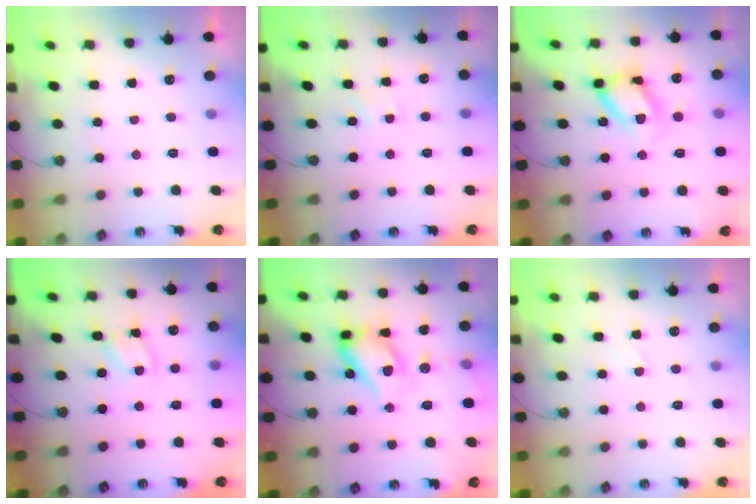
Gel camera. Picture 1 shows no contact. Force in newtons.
{"total": 3.2, "press": 3.2, "slide": 0.4}
{"total": 14.8, "press": 14.7, "slide": 1.3}
{"total": 2.7, "press": 2.7, "slide": 0.4}
{"total": 17.3, "press": 17.2, "slide": 2.3}
{"total": 1.9, "press": 1.9, "slide": 0.4}